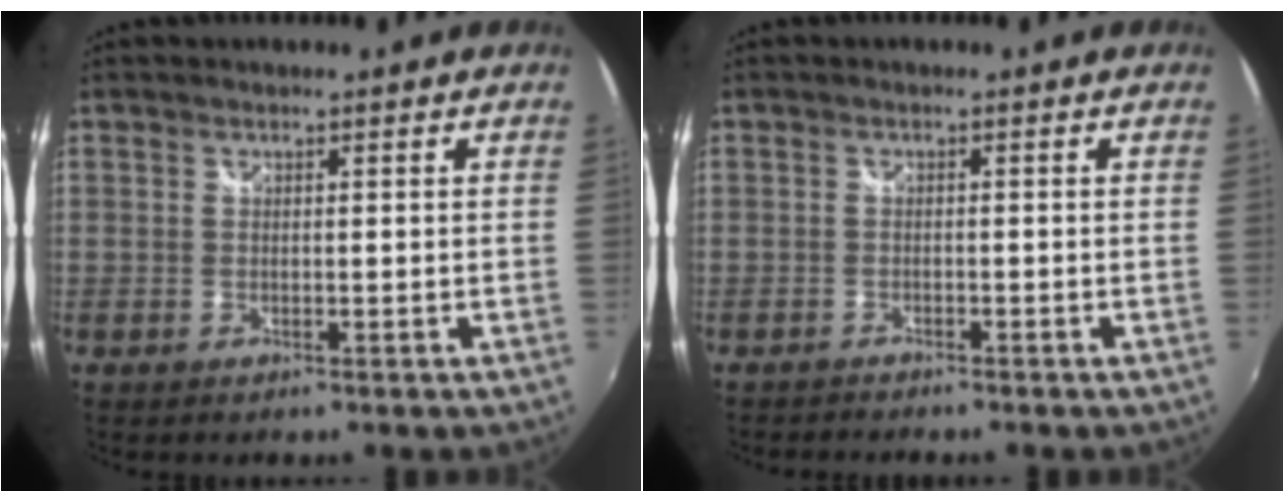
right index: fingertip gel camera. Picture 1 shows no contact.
{"total": 1.8, "force": [-1.8, 0.2, 0.2], "torque": [-0.016, -0.006, -0.034]}